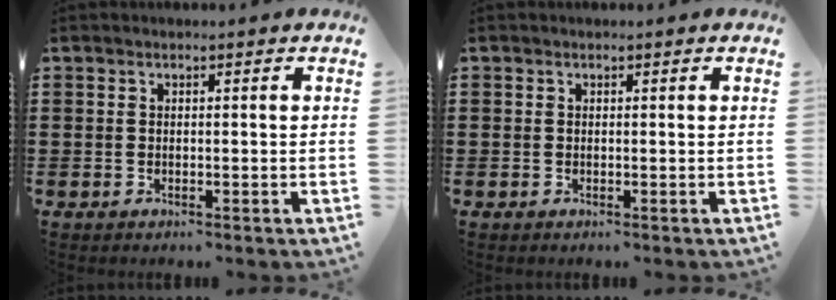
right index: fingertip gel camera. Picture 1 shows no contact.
{"total": 0.0}